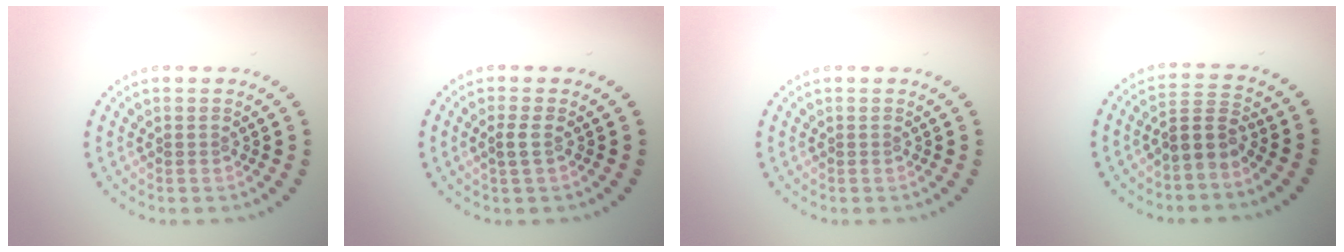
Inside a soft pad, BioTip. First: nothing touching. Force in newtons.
{"total": 0.9, "press": 0.8, "slide": 0.4}
{"total": 0.0}
{"total": 2.7, "press": 2.2, "slide": 1.7}